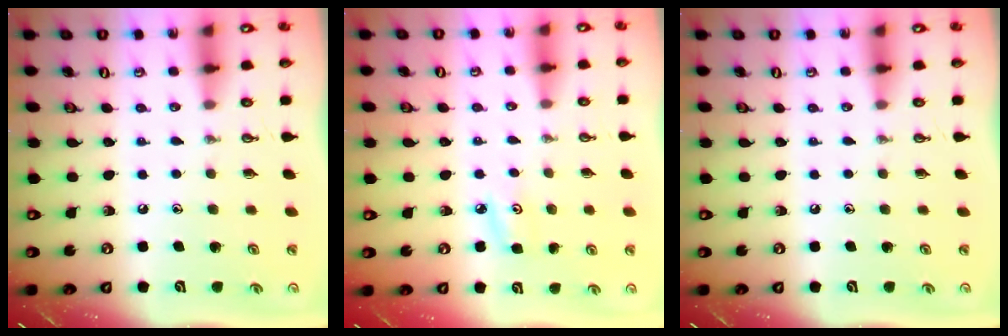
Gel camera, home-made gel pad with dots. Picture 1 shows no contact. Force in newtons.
{"total": 4.4, "press": 4.4, "slide": 0.3}
{"total": 0.0}